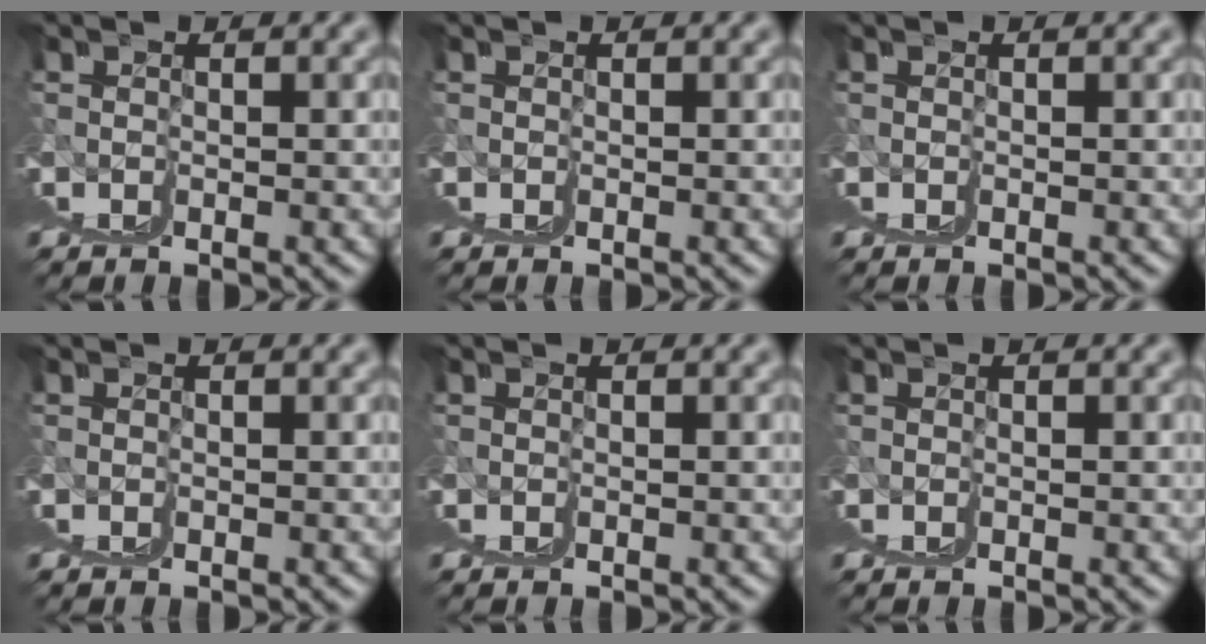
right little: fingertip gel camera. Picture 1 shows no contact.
{"total": 0.0}
{"total": 0.0}
{"total": 0.0}
{"total": 0.0}
{"total": 0.0}